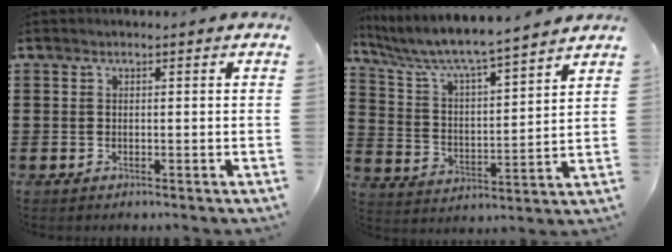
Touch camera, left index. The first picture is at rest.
{"total": 5.8, "force": [5.2, 0.0, 2.5], "torque": [-0.074, -0.040, 0.081]}